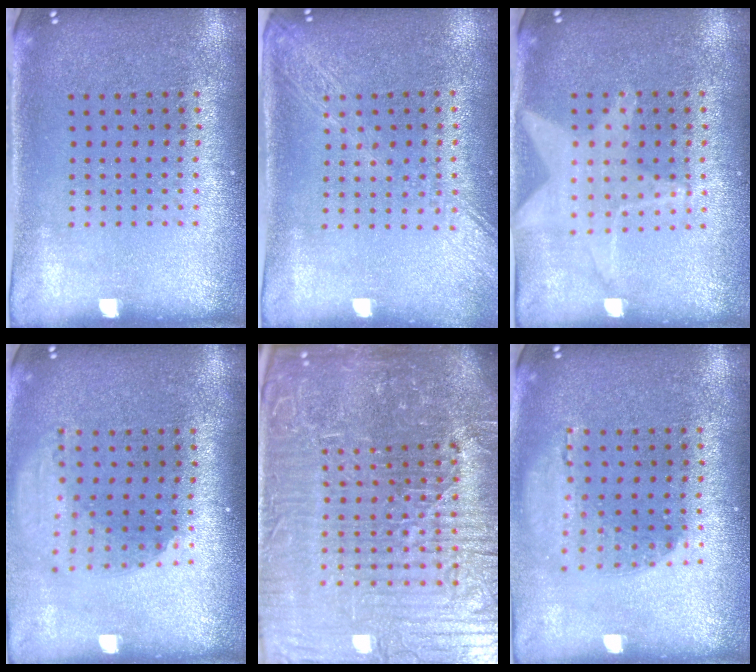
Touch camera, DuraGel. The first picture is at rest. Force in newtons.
{"total": 1.9, "press": 1.7, "slide": 1.0}
{"total": 0.9, "press": 0.9, "slide": 0.0}
{"total": 1.9, "press": 1.5, "slide": 1.3}
{"total": 7.8, "press": 7.0, "slide": 3.5}
{"total": 1.1, "press": 1.1, "slide": 0.2}